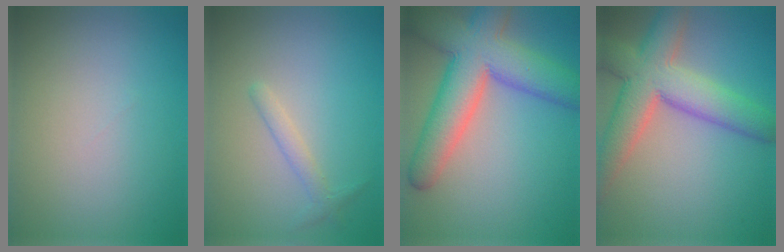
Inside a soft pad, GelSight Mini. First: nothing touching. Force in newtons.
{"total": 1.4, "press": 1.4, "slide": 0.0}
{"total": 10.2, "press": 10.2, "slide": 0.6}
{"total": 8.4, "press": 8.4, "slide": 0.6}